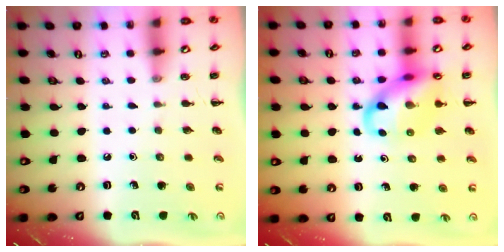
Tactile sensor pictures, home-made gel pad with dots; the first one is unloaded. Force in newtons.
{"total": 15.3, "press": 15.0, "slide": 3.1}